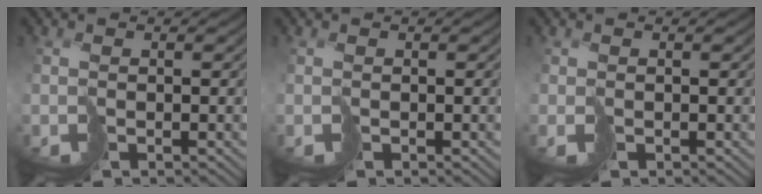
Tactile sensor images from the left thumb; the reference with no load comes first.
{"total": 0.0}
{"total": 0.0}